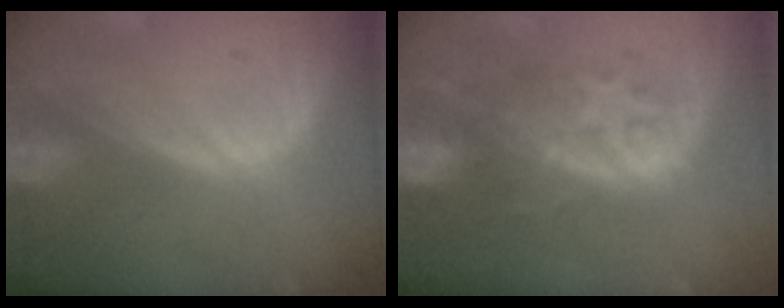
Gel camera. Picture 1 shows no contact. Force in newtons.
{"total": 8.2, "press": 8.2, "slide": 1.0}